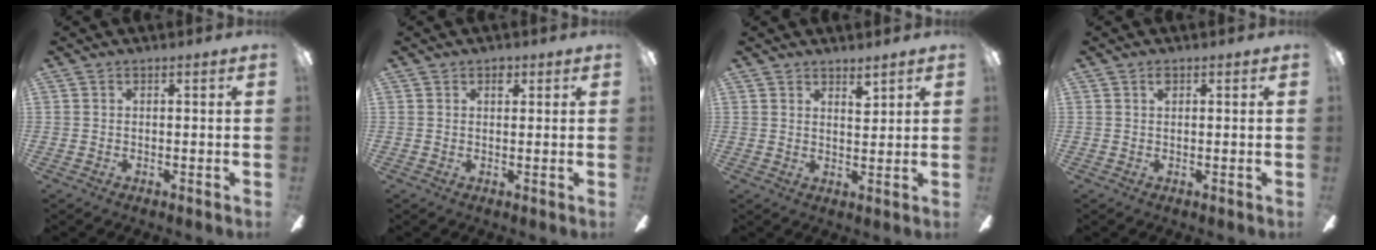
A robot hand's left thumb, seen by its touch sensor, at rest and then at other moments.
{"total": 2.0, "force": [1.2, 1.2, 0.9], "torque": [0.004, -0.008, 0.017]}
{"total": 3.9, "force": [3.4, 1.4, 1.2], "torque": [0.001, -0.025, 0.058]}
{"total": 1.0, "force": [0.7, 0.4, 0.6], "torque": [-0.006, -0.005, 0.012]}